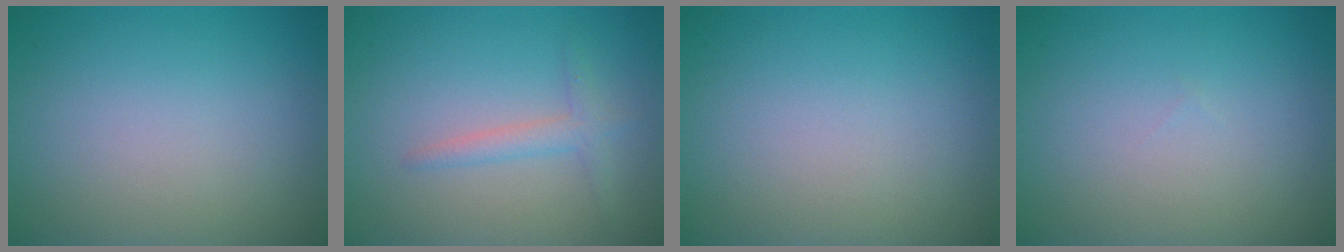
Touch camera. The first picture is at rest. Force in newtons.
{"total": 1.8, "press": 1.8, "slide": 0.1}
{"total": 0.0}
{"total": 0.0}